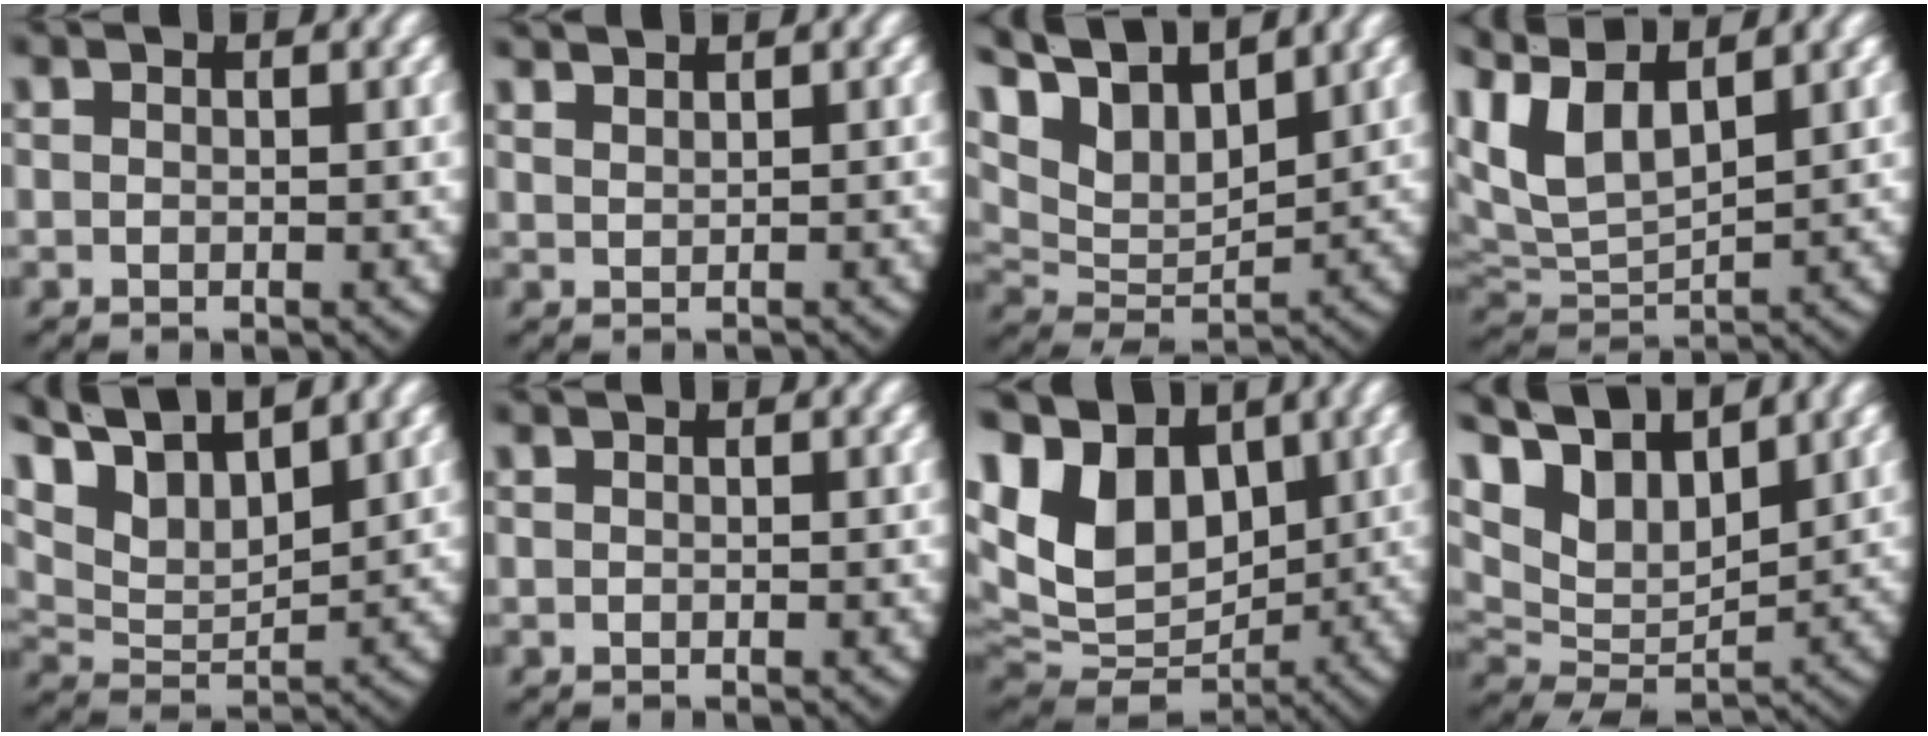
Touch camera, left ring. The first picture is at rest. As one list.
[{"total": 0.9, "force": [0.9, -0.3, 0.0], "torque": [0.001, -0.003, 0.027]}, {"total": 11.1, "force": [4.4, 7.8, 6.6], "torque": [-0.141, -0.007, 0.069]}, {"total": 10.5, "force": [3.3, 7.8, 6.1], "torque": [-0.174, -0.019, 0.059]}, {"total": 10.0, "force": [4.9, 6.4, 5.8], "torque": [-0.131, -0.004, 0.078]}, {"total": 0.0}, {"total": 15.1, "force": [1.6, 12.1, 8.9], "torque": [-0.190, -0.036, 0.032]}, {"total": 12.0, "force": [3.8, 8.9, 7.1], "torque": [-0.153, -0.015, 0.061]}]